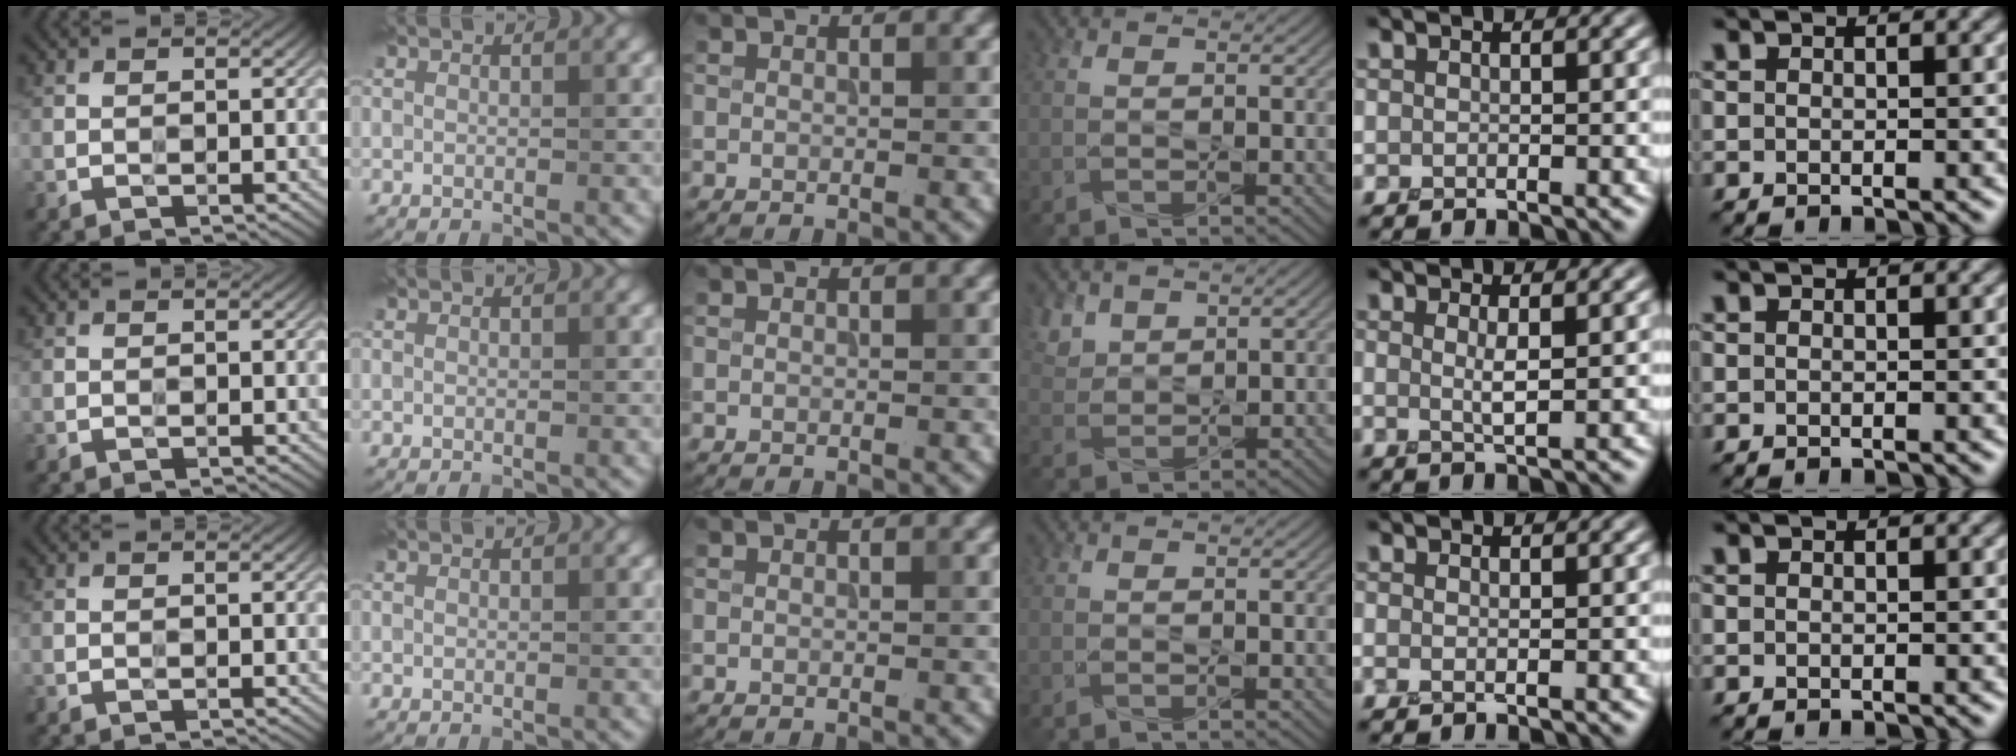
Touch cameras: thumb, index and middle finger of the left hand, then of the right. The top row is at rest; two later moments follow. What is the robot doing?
{"motion": "squeeze", "object": "tweezer"}